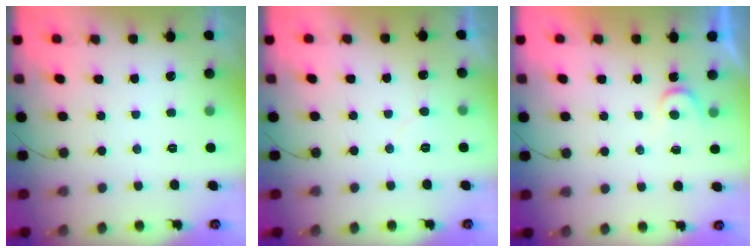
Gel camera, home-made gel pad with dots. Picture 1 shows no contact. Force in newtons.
{"total": 3.8, "press": 3.8, "slide": 0.4}
{"total": 3.7, "press": 3.6, "slide": 0.4}